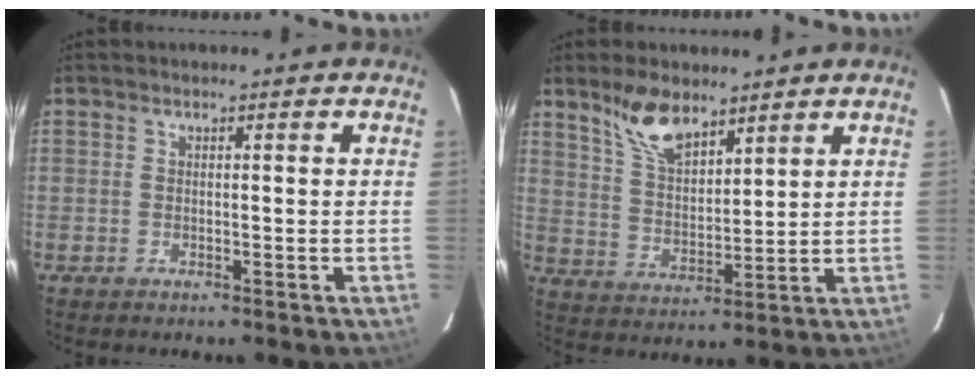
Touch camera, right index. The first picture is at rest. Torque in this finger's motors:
{"motor_torque": [0.82, 0.82, 0.28, 0.08]}